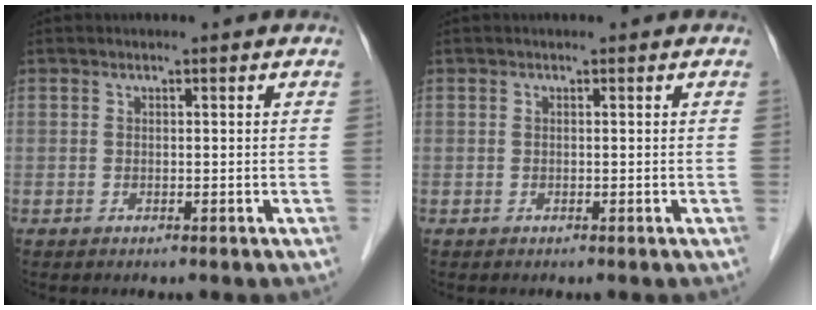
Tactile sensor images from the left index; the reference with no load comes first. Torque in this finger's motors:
{"motor_torque": [0.03, 0.01, 0.00, 0.00]}